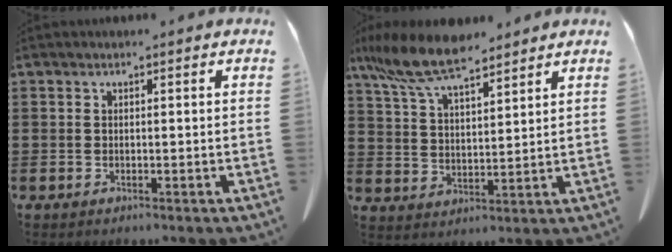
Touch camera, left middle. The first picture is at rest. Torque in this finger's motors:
{"motor_torque": [2.14, 0.00, 0.43, 0.16]}